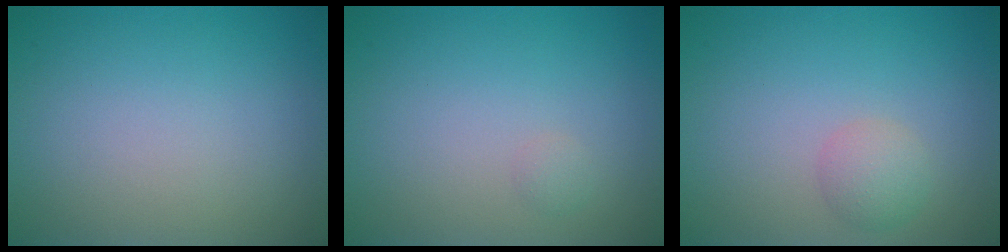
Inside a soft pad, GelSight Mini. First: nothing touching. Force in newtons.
{"total": 0.5, "press": 0.5, "slide": 0.0}
{"total": 1.9, "press": 1.9, "slide": 0.1}